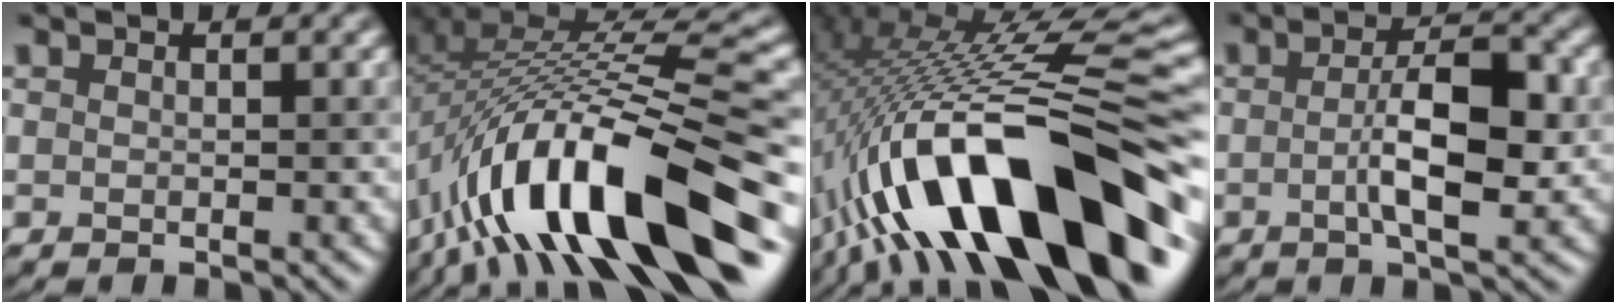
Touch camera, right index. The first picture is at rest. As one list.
[{"total": 15.8, "force": [-6.6, 4.4, 13.7], "torque": [-0.232, 0.019, -0.113]}, {"total": 17.7, "force": [-6.3, 4.9, 15.8], "torque": [-0.247, 0.040, -0.110]}, {"total": 5.9, "force": [-0.5, 1.7, 5.7], "torque": [-0.101, 0.003, -0.012]}]